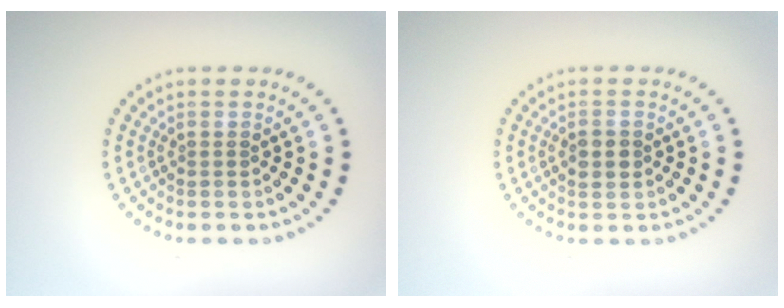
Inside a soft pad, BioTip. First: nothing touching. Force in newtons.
{"total": 2.2, "press": 2.2, "slide": 0.1}